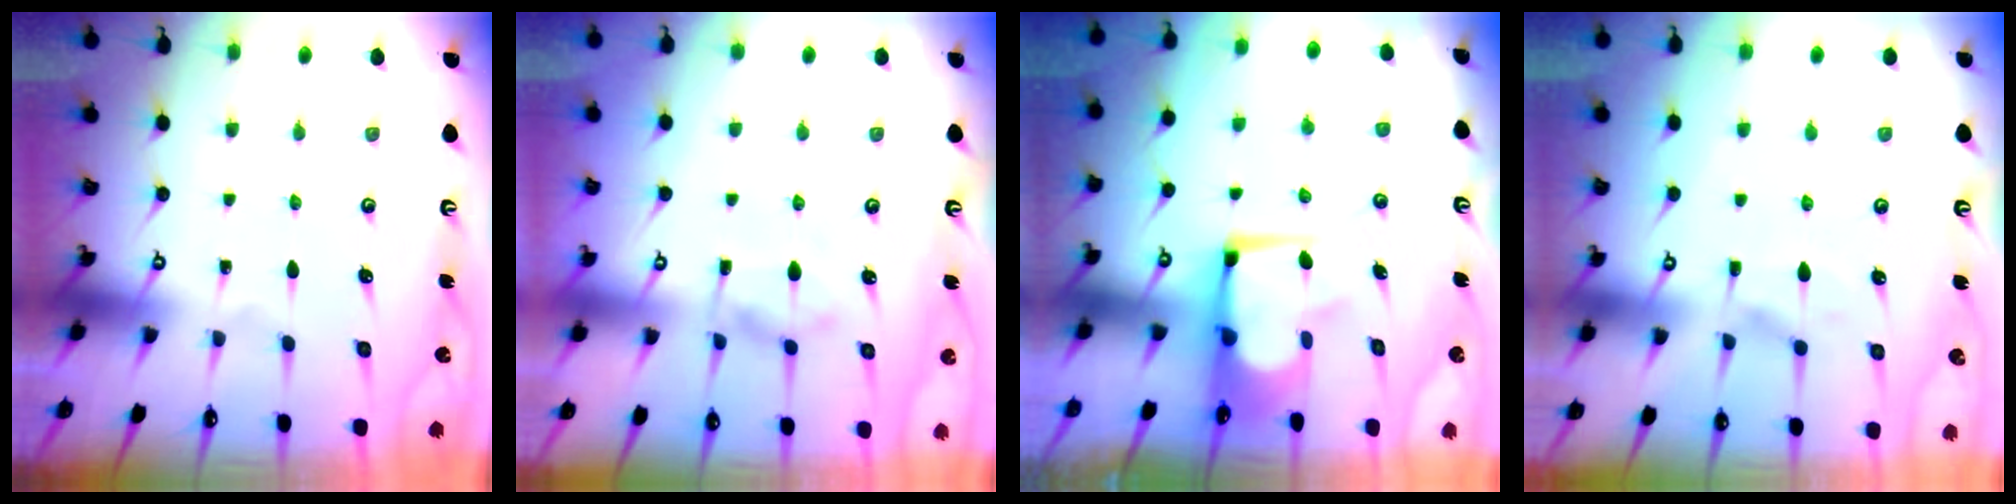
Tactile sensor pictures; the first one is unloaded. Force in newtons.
{"total": 3.8, "press": 3.6, "slide": 1.1}
{"total": 4.9, "press": 4.8, "slide": 0.7}
{"total": 1.3, "press": 0.0, "slide": 1.3}